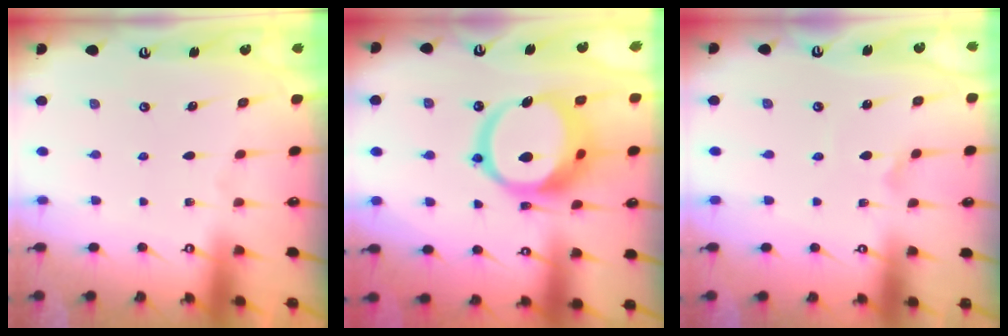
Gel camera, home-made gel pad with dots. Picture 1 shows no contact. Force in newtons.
{"total": 17.0, "press": 16.9, "slide": 2.1}
{"total": 2.5, "press": 2.4, "slide": 0.5}